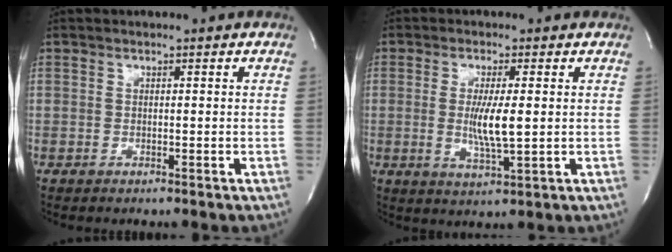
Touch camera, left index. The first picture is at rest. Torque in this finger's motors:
{"motor_torque": [0.46, 0.44, 0.19, 0.05]}